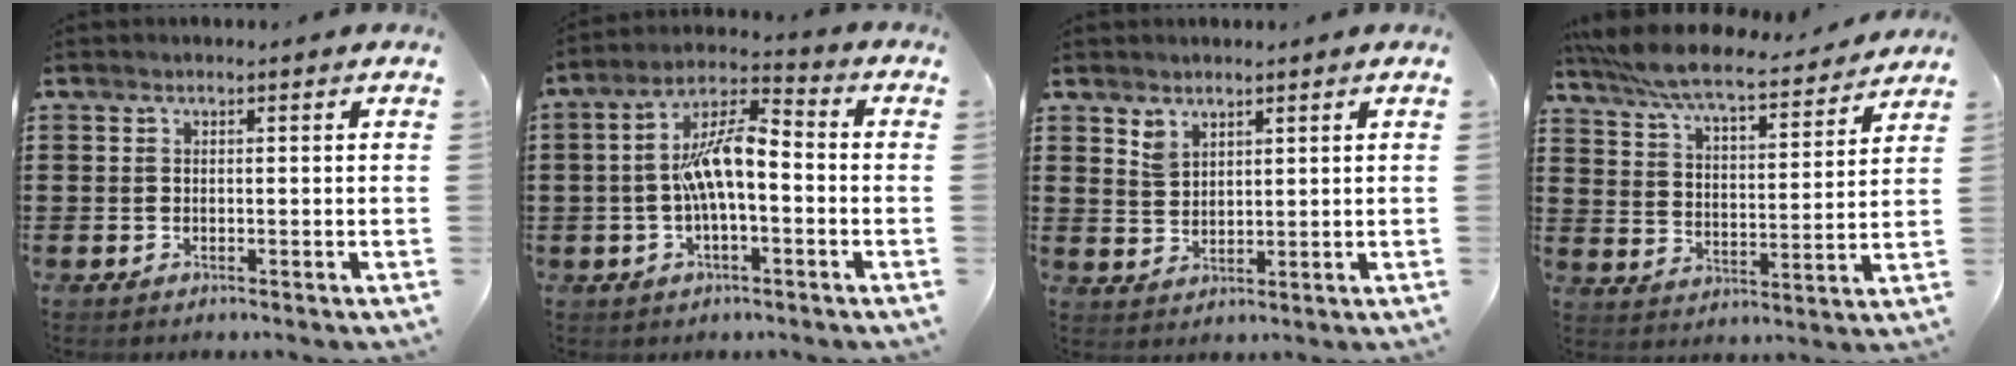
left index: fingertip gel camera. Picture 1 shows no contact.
{"total": 9.3, "force": [-0.7, 3.4, 8.6], "torque": [-0.182, 0.005, -0.018]}
{"total": 2.8, "force": [2.3, 1.3, 0.7], "torque": [-0.018, 0.002, 0.045]}
{"total": 7.1, "force": [6.5, 0.4, 2.7], "torque": [-0.080, -0.039, 0.111]}